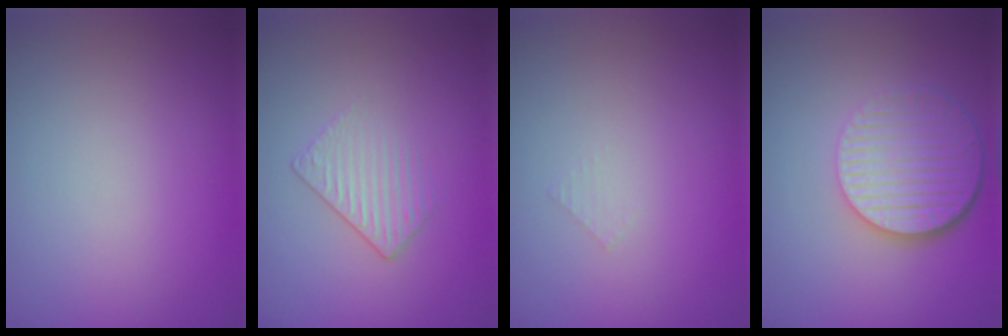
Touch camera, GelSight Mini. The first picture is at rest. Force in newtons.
{"total": 1.4, "press": 0.9, "slide": 1.1}
{"total": 0.5, "press": 0.5, "slide": 0.1}
{"total": 5.9, "press": 4.2, "slide": 4.1}